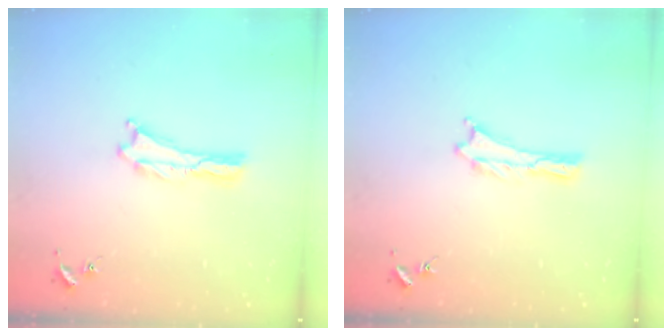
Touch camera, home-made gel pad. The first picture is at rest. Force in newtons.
{"total": 0.0}